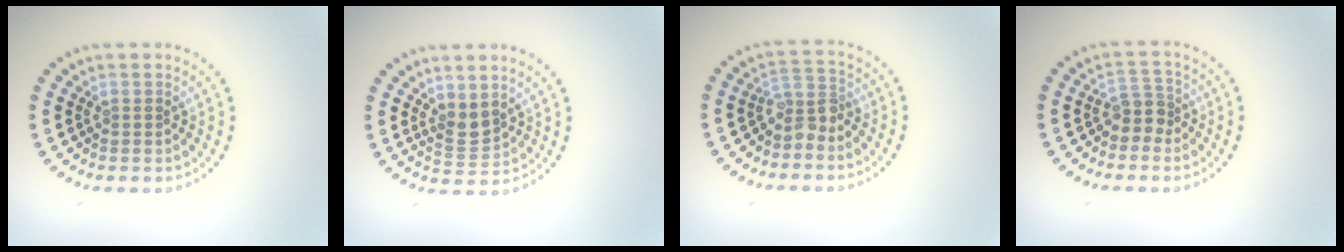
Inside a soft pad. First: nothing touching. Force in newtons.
{"total": 2.1, "press": 1.8, "slide": 1.2}
{"total": 2.4, "press": 1.9, "slide": 1.4}
{"total": 2.1, "press": 1.7, "slide": 1.3}